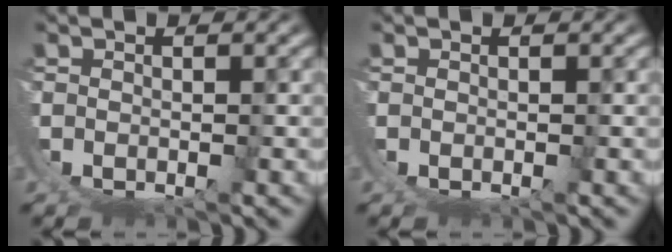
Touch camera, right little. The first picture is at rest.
{"total": 0.0}